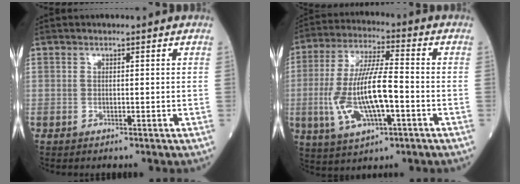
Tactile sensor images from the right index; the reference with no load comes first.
{"total": 13.2, "force": [-2.8, 3.3, 12.5], "torque": [-0.258, 0.000, -0.045]}